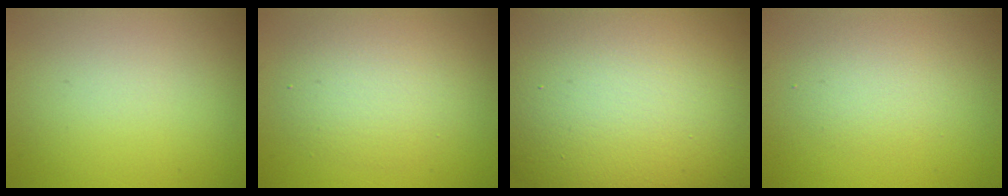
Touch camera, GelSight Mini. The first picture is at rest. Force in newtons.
{"total": 4.1, "press": 4.1, "slide": 0.3}
{"total": 25.8, "press": 25.8, "slide": 1.0}
{"total": 2.5, "press": 2.5, "slide": 0.1}